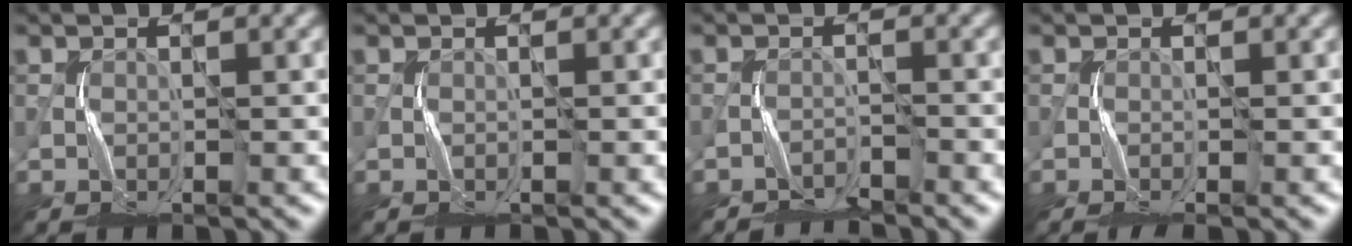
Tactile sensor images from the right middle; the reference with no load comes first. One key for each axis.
{"total": 0.0}
{"total": 1.6, "fx": -1.6, "fy": 0.1, "fz": 0.0, "tx": 0.004, "ty": 0.006, "tz": -0.032}
{"total": 1.4, "fx": -1.0, "fy": 0.1, "fz": 0.9, "tx": -0.016, "ty": -0.002, "tz": -0.019}